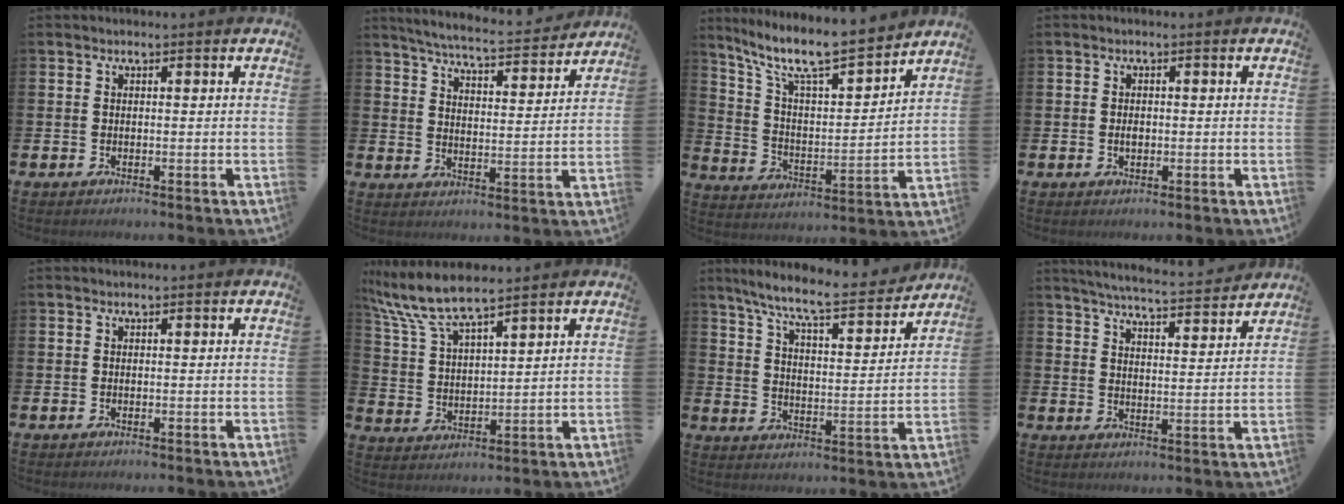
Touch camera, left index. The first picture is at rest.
{"total": 6.1, "force": [5.8, 0.3, 1.6], "torque": [-0.047, -0.046, 0.098]}
{"total": 10.4, "force": [9.2, 1.3, 4.6], "torque": [-0.120, -0.065, 0.154]}
{"total": 1.3, "force": [-0.1, 0.8, 1.0], "torque": [-0.018, 0.006, -0.005]}
{"total": 0.0}
{"total": 8.2, "force": [7.3, 1.4, 3.5], "torque": [-0.101, -0.022, 0.132]}
{"total": 8.7, "force": [7.8, 0.9, 3.7], "torque": [-0.095, -0.052, 0.132]}
{"total": 5.7, "force": [5.5, -0.1, 1.3], "torque": [-0.037, -0.042, 0.095]}